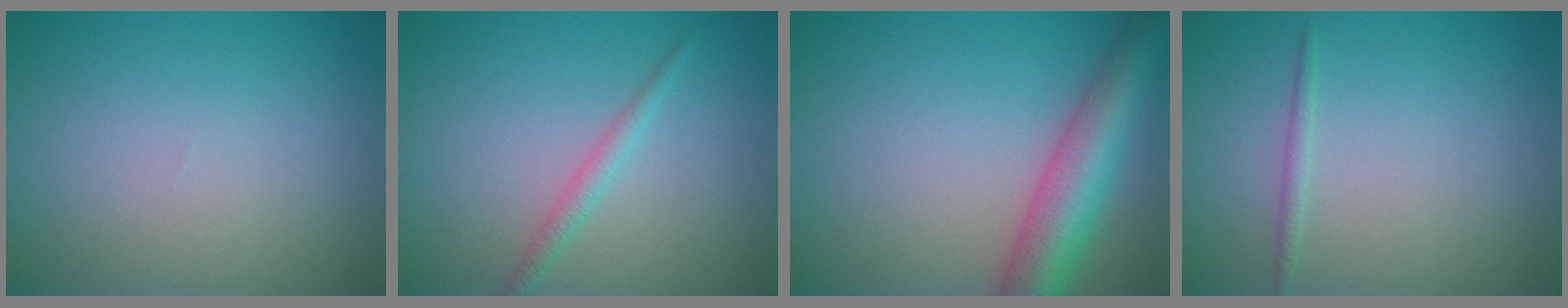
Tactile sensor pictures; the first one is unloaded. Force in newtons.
{"total": 1.5, "press": 1.5, "slide": 0.0}
{"total": 7.2, "press": 7.2, "slide": 0.3}
{"total": 0.8, "press": 0.8, "slide": 0.1}